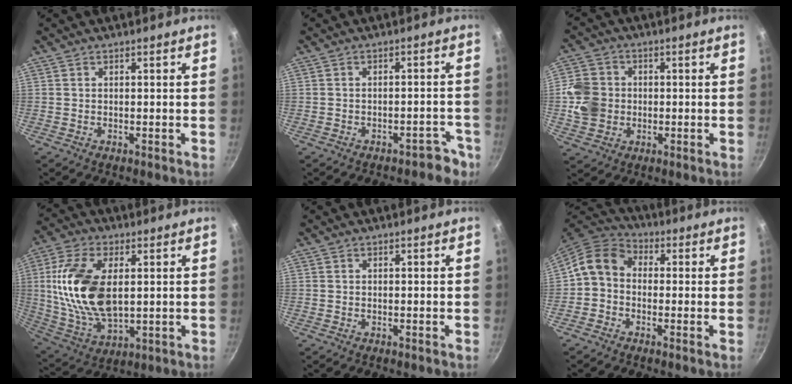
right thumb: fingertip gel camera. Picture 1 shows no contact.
{"total": 4.6, "force": [-3.2, 2.5, 2.3], "torque": [0.001, 0.046, -0.018]}
{"total": 8.7, "force": [-0.4, 7.7, 4.0], "torque": [-0.052, 0.007, -0.014]}
{"total": 18.4, "force": [2.6, 10.1, 15.1], "torque": [-0.288, -0.005, 0.056]}
{"total": 0.0}
{"total": 8.2, "force": [-0.6, 6.8, 4.7], "torque": [-0.071, 0.033, -0.034]}